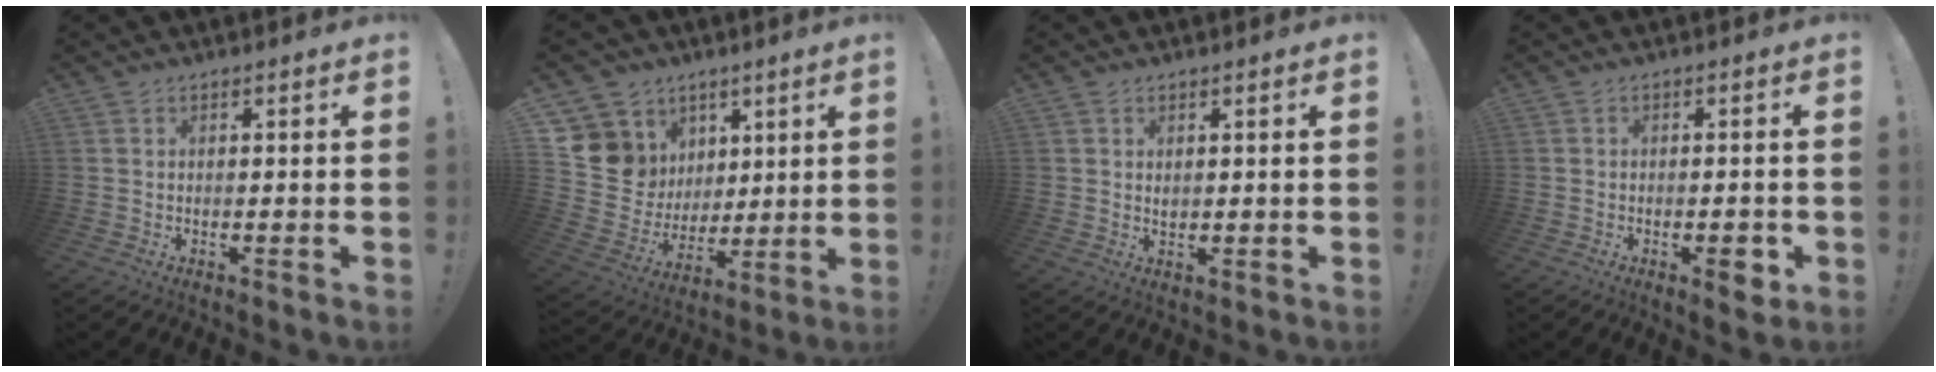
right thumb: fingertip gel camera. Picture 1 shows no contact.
{"total": 13.0, "force": [4.3, 11.9, 3.2], "torque": [-0.059, -0.032, 0.109]}
{"total": 1.3, "force": [0.7, 1.0, 0.3], "torque": [0.000, -0.003, 0.012]}
{"total": 4.1, "force": [-1.9, 2.2, 2.9], "torque": [-0.029, 0.009, -0.030]}